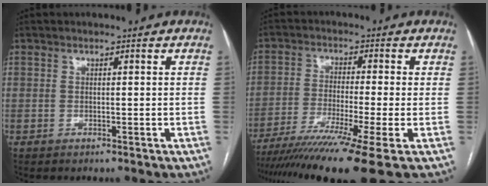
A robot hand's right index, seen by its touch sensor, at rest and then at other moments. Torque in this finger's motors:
{"motor_torque": [1.64, -0.50, 0.86, 0.21]}